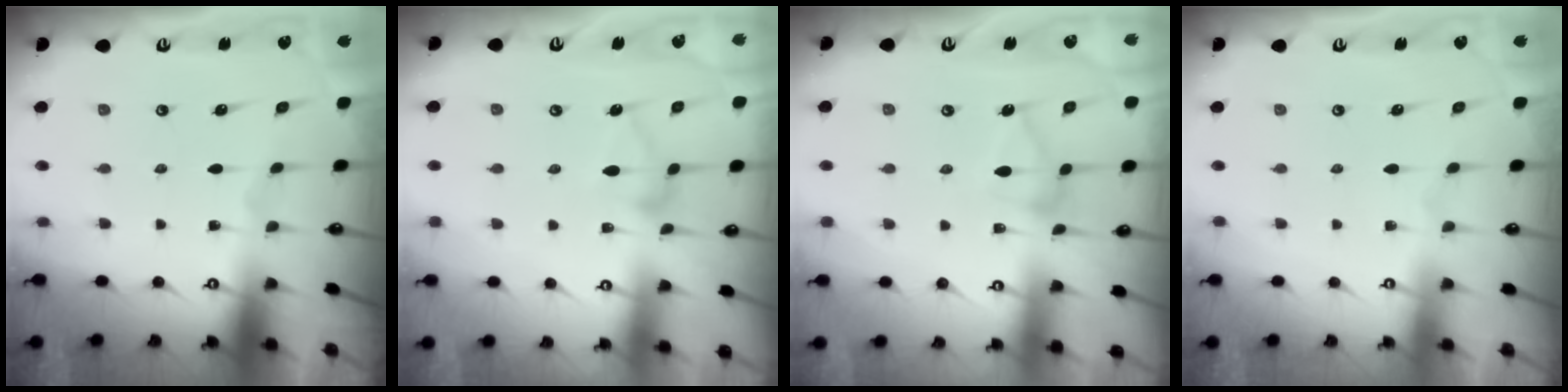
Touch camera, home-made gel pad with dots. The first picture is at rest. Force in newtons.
{"total": 8.8, "press": 8.8, "slide": 0.2}
{"total": 9.7, "press": 9.7, "slide": 0.6}
{"total": 3.9, "press": 3.9, "slide": 0.1}